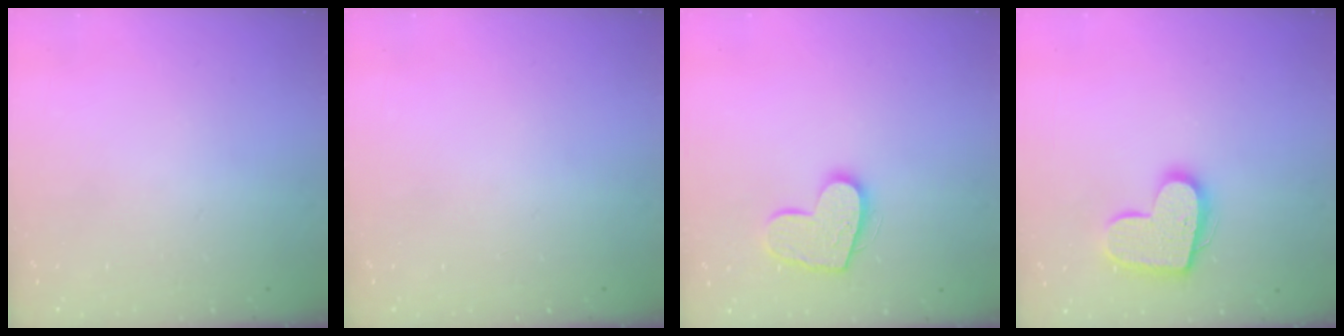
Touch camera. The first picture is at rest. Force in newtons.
{"total": 0.0}
{"total": 13.3, "press": 13.3, "slide": 0.9}
{"total": 14.9, "press": 14.9, "slide": 1.0}